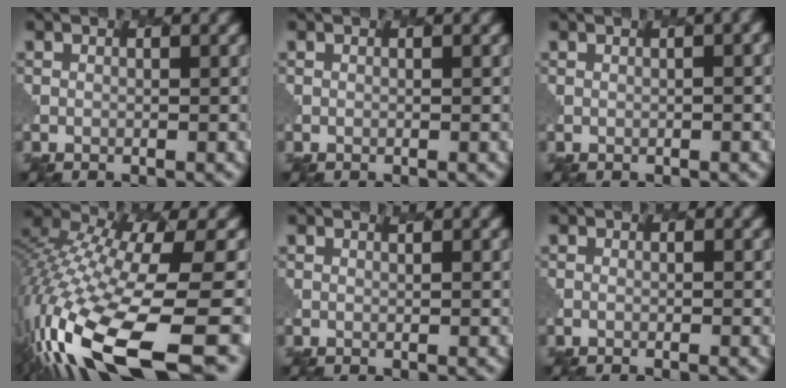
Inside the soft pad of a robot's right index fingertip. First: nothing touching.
{"total": 0.0}
{"total": 4.9, "force": [0.6, 2.3, 4.2], "torque": [-0.026, 0.029, 0.002]}
{"total": 15.2, "force": [-6.6, 5.1, 12.7], "torque": [-0.310, -0.025, -0.099]}
{"total": 0.6, "force": [0.5, 0.0, 0.2], "torque": [-0.005, 0.004, 0.005]}
{"total": 0.5, "force": [-0.1, 0.2, 0.5], "torque": [-0.001, 0.001, -0.009]}